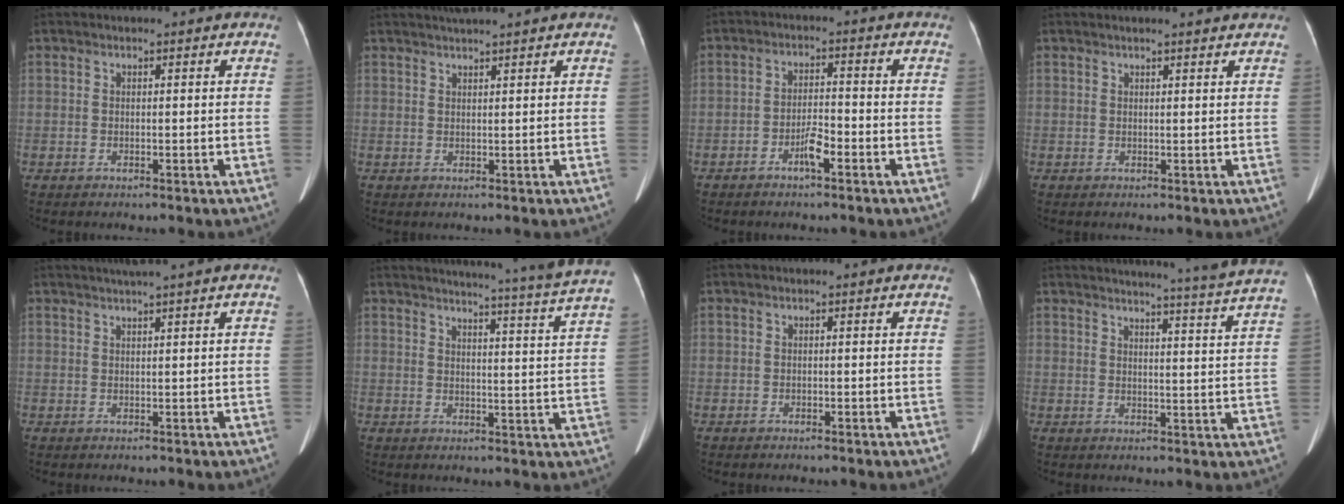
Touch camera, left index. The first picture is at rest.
{"total": 3.5, "force": [3.0, -0.6, 1.7], "torque": [-0.019, 0.025, 0.049]}
{"total": 3.6, "force": [-2.3, 0.8, 2.7], "torque": [-0.054, 0.005, -0.042]}
{"total": 3.3, "force": [3.1, 0.0, 1.2], "torque": [-0.018, 0.010, 0.033]}
{"total": 3.1, "force": [2.2, -0.8, 2.0], "torque": [-0.031, 0.013, 0.041]}
{"total": 17.9, "force": [16.2, -2.4, 7.3], "torque": [-0.114, -0.074, 0.184]}
{"total": 0.0}
{"total": 14.3, "force": [13.2, -2.5, 4.9], "torque": [-0.076, -0.070, 0.143]}